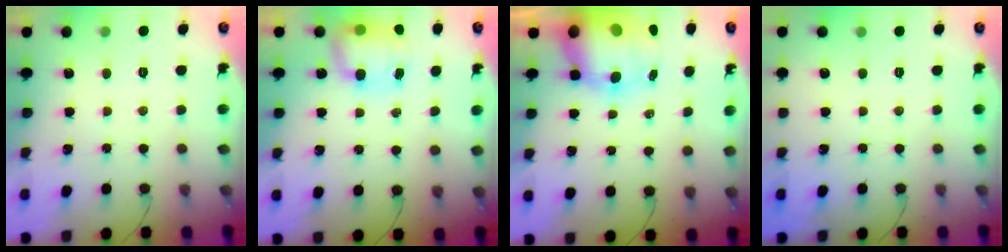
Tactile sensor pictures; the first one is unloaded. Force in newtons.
{"total": 7.9, "press": 7.8, "slide": 1.1}
{"total": 13.1, "press": 12.7, "slide": 3.1}
{"total": 0.0}